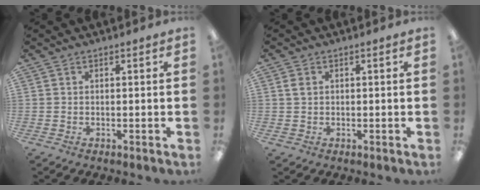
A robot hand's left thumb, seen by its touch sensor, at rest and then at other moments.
{"total": 1.8, "force": [0.5, 1.5, 1.0], "torque": [-0.020, 0.007, 0.007]}